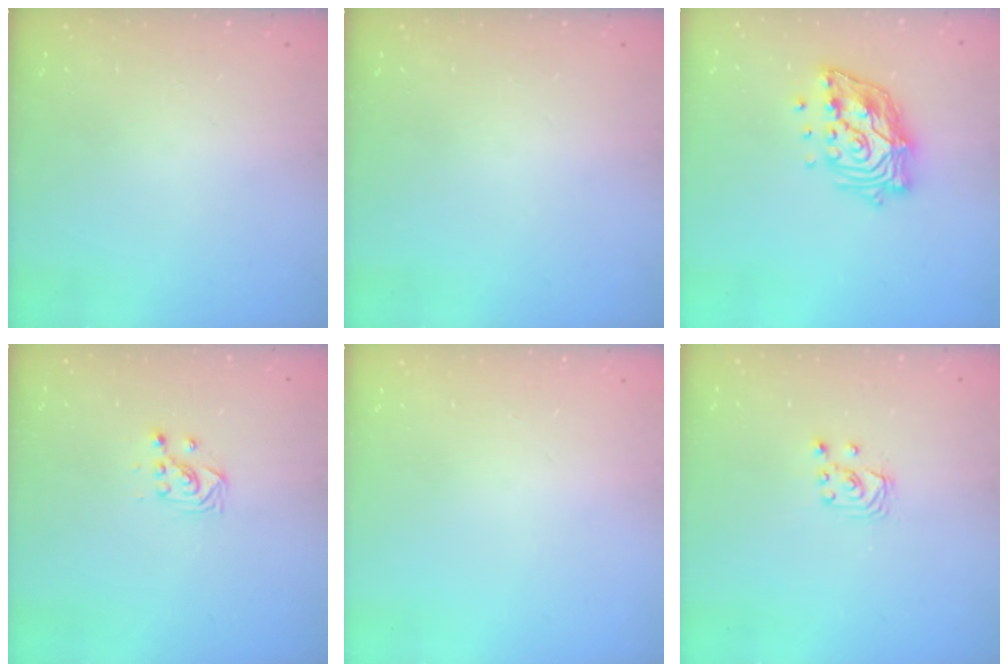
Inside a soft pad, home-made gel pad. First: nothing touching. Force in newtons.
{"total": 0.0}
{"total": 14.3, "press": 14.1, "slide": 2.0}
{"total": 2.7, "press": 2.7, "slide": 0.3}
{"total": 0.0}
{"total": 3.0, "press": 3.0, "slide": 0.3}